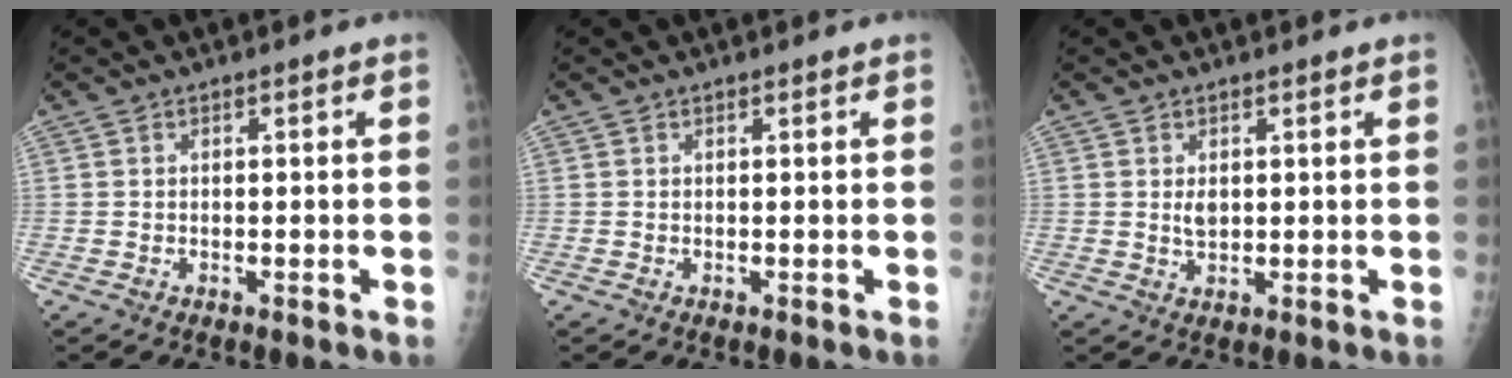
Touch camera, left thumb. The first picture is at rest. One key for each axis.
{"total": 0.0}
{"total": 2.1, "fx": 0.7, "fy": 1.3, "fz": 1.5, "tx": -0.023, "ty": -0.006, "tz": 0.015}